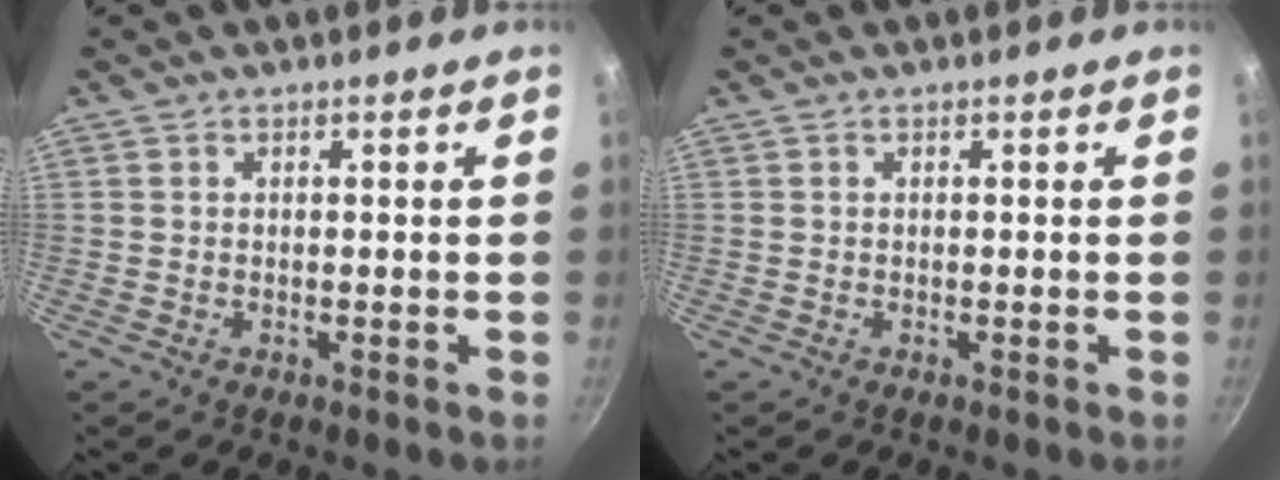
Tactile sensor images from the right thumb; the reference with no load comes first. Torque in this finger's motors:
{"motor_torque": [-0.01, 0.00, -0.01, 0.00, 0.00]}